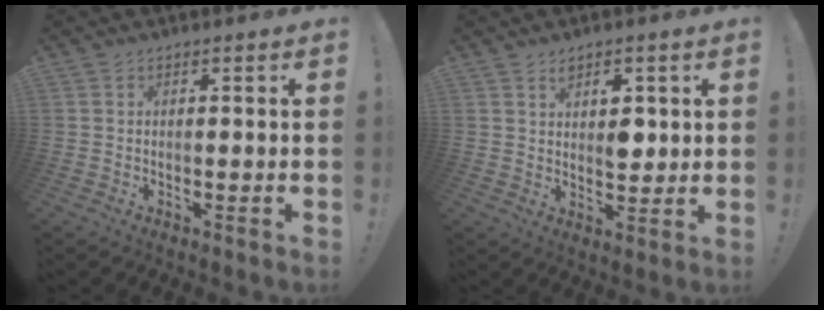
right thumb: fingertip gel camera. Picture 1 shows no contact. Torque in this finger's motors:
{"motor_torque": [0.08, 0.01, 0.33, 0.47, -0.01]}